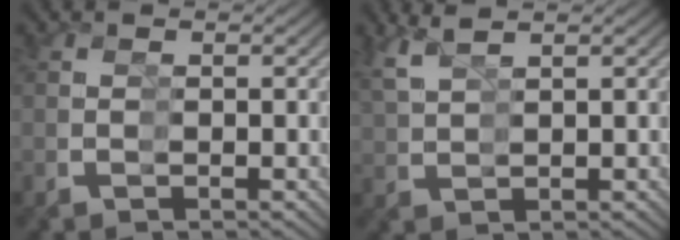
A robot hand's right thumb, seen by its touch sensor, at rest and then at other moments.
{"total": 2.9, "force": [2.4, -1.1, -1.1], "torque": [0.016, 0.022, 0.043]}